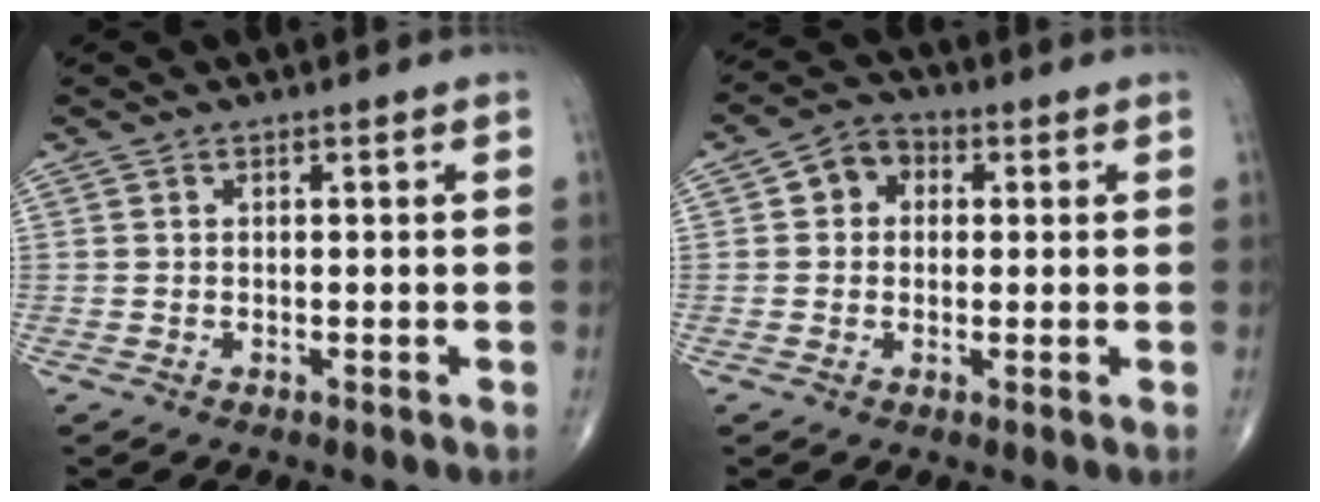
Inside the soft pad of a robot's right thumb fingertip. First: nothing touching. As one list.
[{"total": 5.4, "force": [0.9, 4.5, 2.9], "torque": [-0.025, 0.014, 0.004]}]